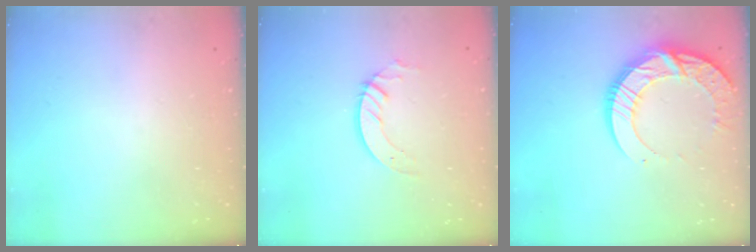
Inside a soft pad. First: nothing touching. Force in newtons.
{"total": 2.8, "press": 2.8, "slide": 0.2}
{"total": 17.2, "press": 17.1, "slide": 1.6}